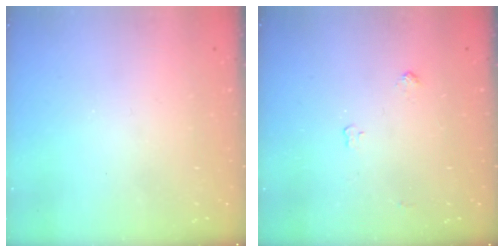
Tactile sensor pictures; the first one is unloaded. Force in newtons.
{"total": 3.5, "press": 3.4, "slide": 0.6}